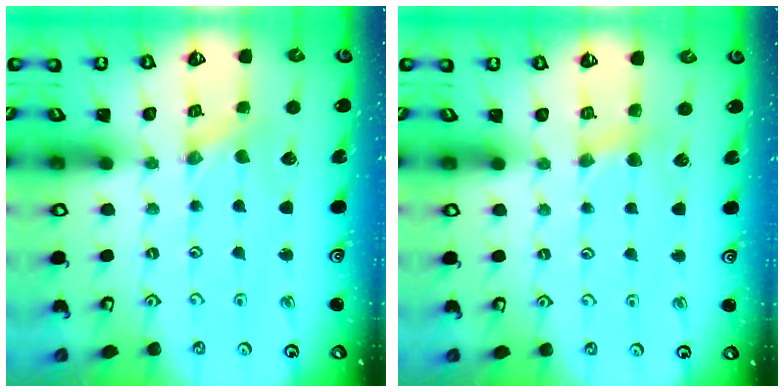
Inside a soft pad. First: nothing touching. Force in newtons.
{"total": 3.9, "press": 3.9, "slide": 0.4}